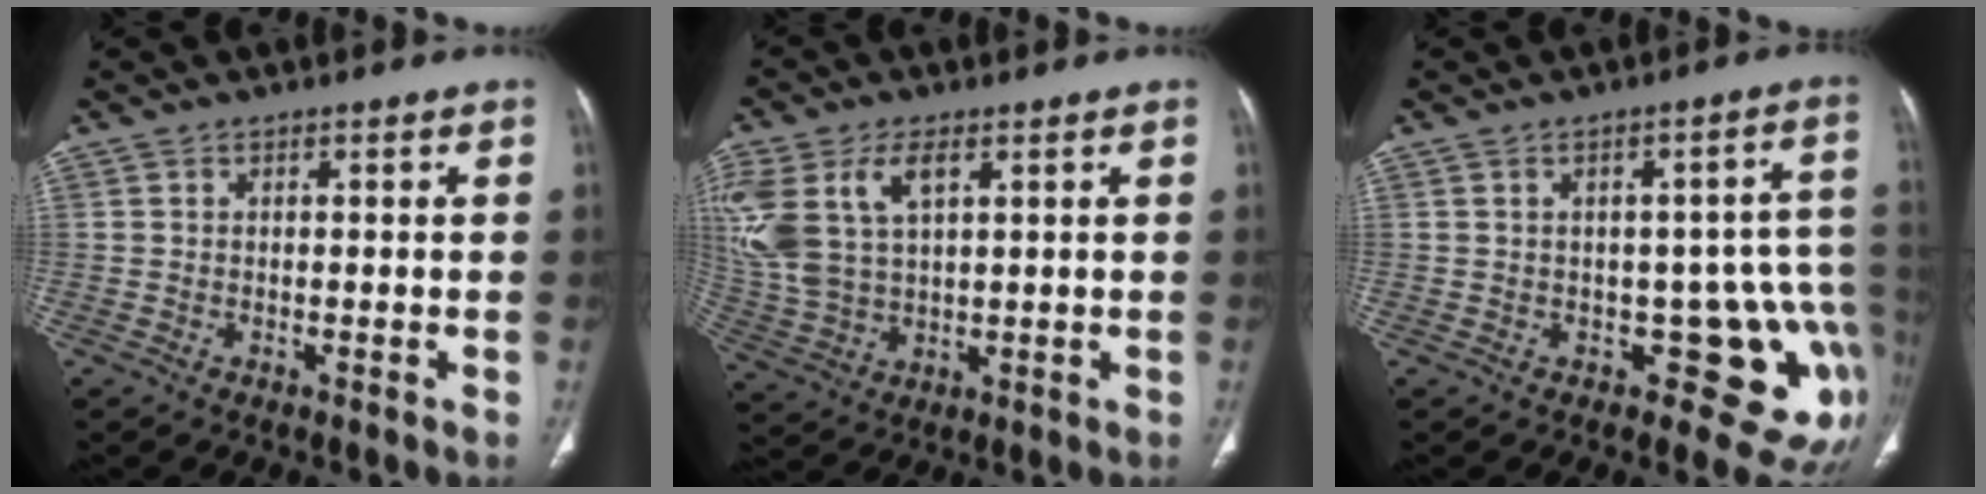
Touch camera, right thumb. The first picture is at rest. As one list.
[{"total": 14.0, "force": [5.1, 7.8, 10.5], "torque": [-0.241, 0.000, 0.109]}, {"total": 11.9, "force": [-3.1, 6.2, 9.7], "torque": [-0.069, 0.019, -0.030]}]